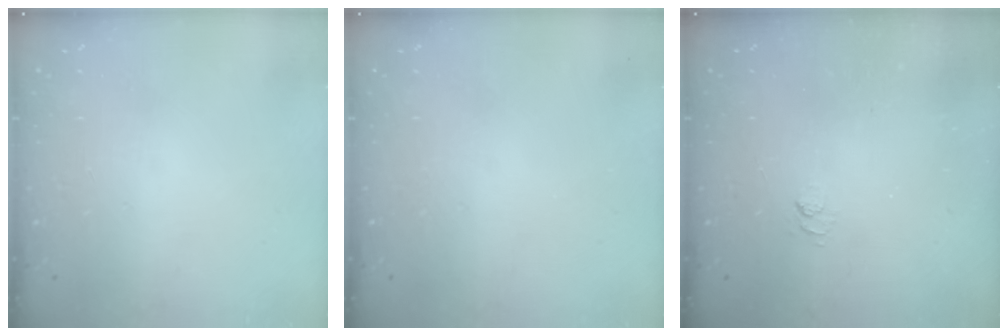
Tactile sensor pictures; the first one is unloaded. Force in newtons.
{"total": 0.0}
{"total": 2.5, "press": 2.0, "slide": 1.4}